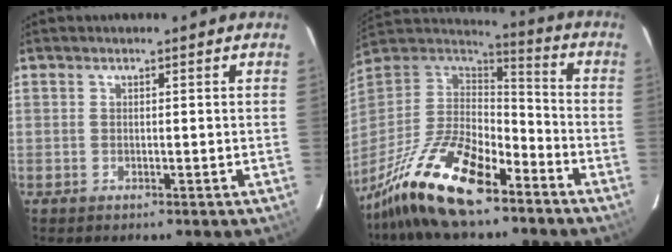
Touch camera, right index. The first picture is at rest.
{"total": 21.0, "force": [-14.2, 7.7, 13.4], "torque": [-0.275, -0.022, -0.257]}